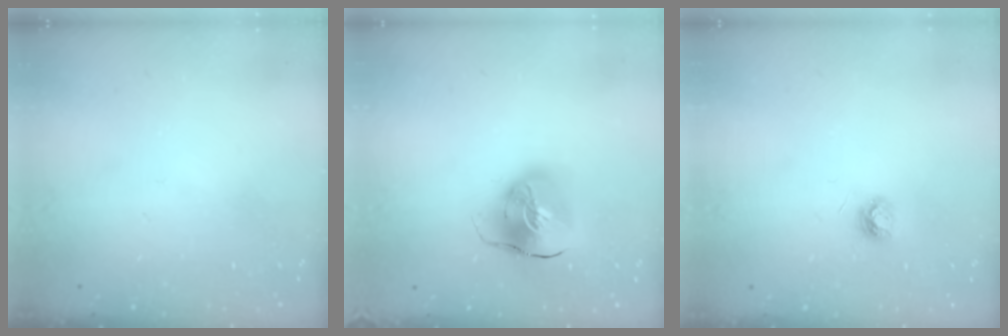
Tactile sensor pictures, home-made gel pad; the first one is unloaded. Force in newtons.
{"total": 13.9, "press": 13.8, "slide": 2.1}
{"total": 4.2, "press": 4.2, "slide": 0.3}